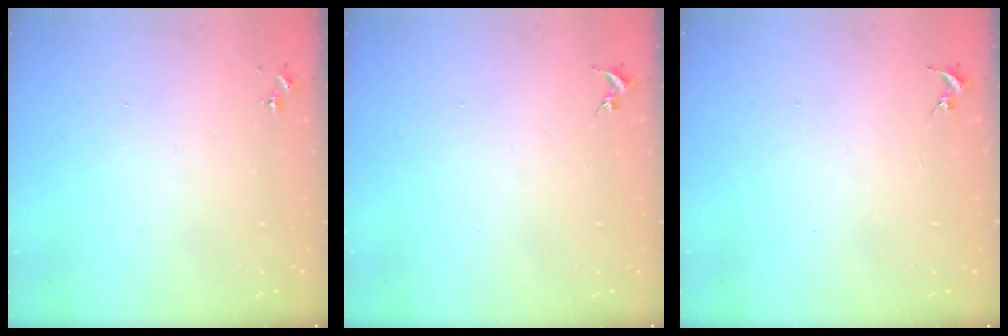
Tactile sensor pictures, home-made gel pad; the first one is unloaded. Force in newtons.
{"total": 0.0}
{"total": 0.0}